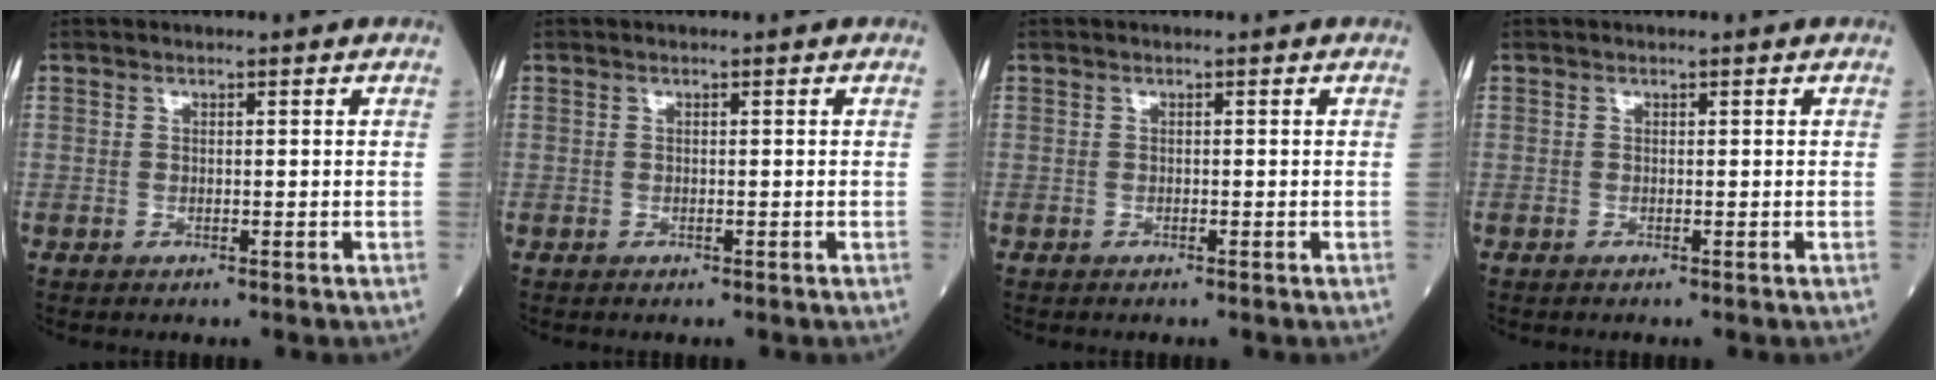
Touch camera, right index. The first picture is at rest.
{"total": 0.0}
{"total": 0.0}
{"total": 0.0}